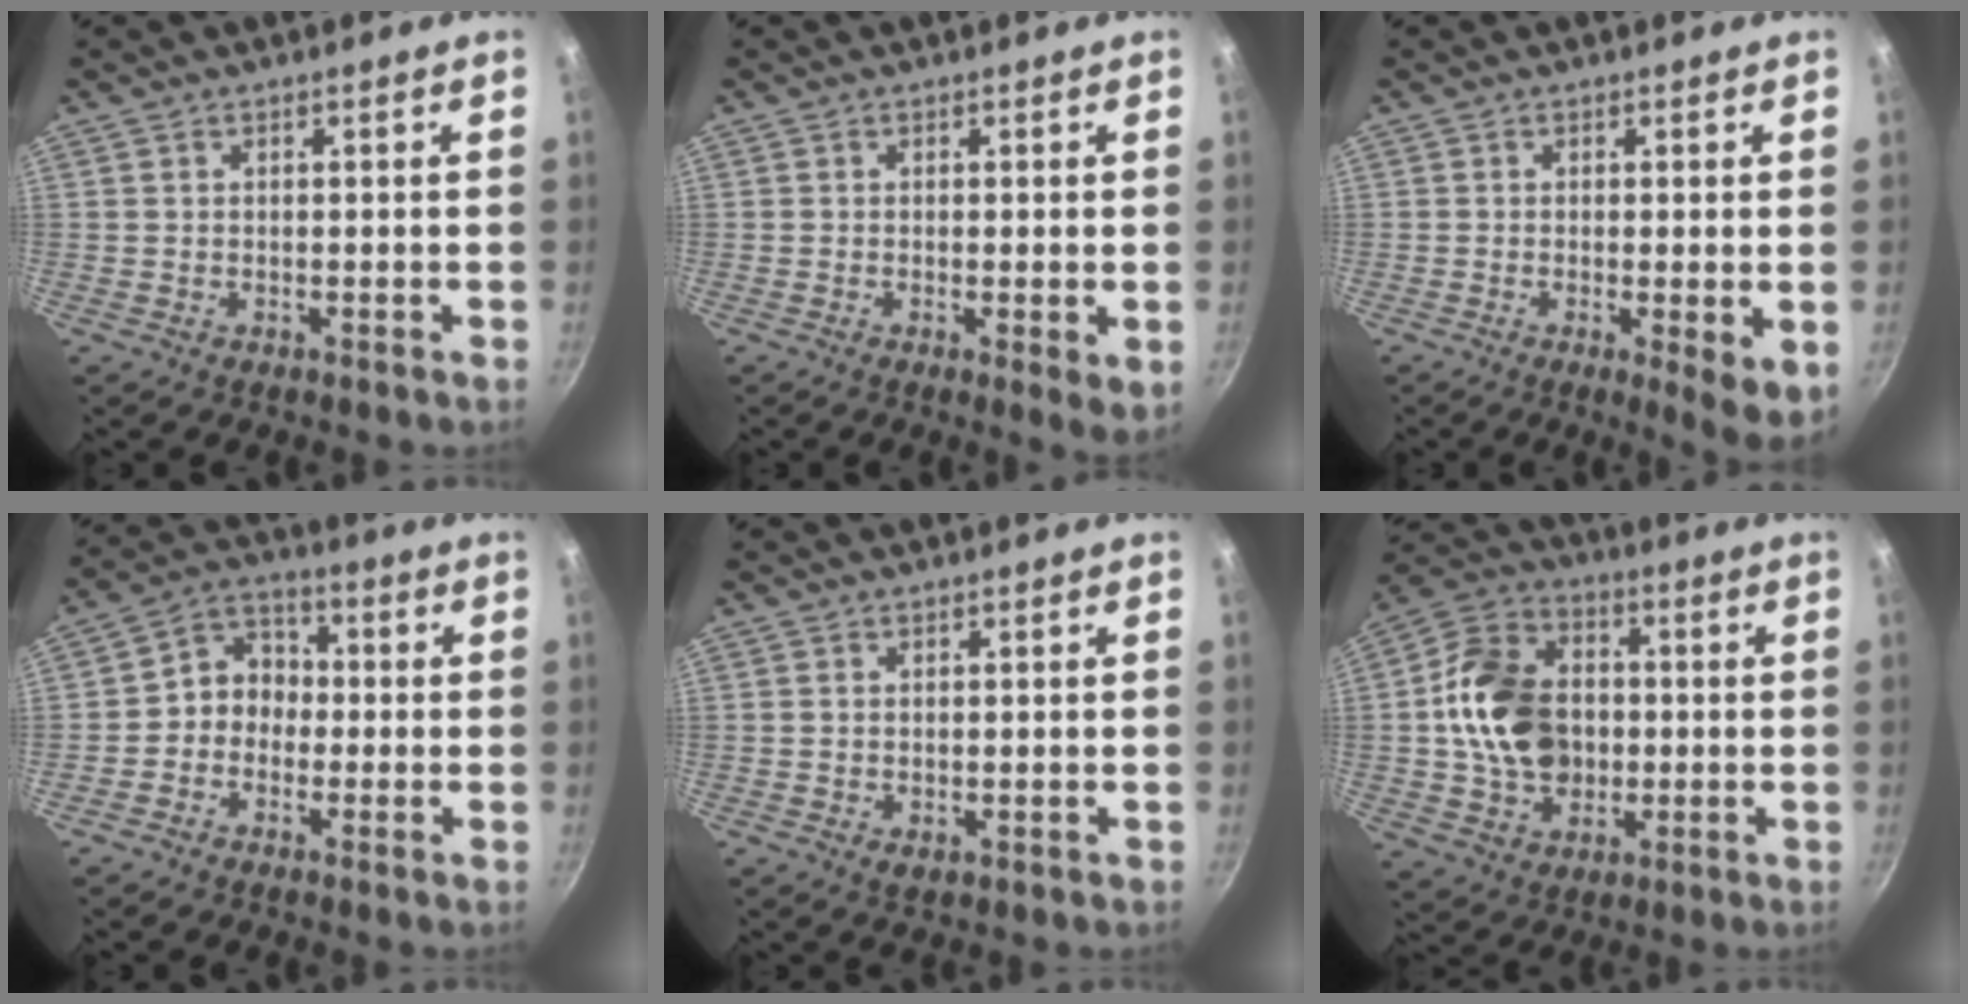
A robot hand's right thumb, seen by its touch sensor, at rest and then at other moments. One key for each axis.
{"total": 3.6, "fx": -0.4, "fy": 0.8, "fz": 3.5, "tx": -0.051, "ty": -0.015, "tz": -0.008}
{"total": 5.8, "fx": -0.9, "fy": 1.3, "fz": 5.6, "tx": -0.073, "ty": -0.016, "tz": -0.011}
{"total": 6.6, "fx": -1.2, "fy": 5.7, "fz": 3.2, "tx": -0.018, "ty": 0.031, "tz": -0.039}
{"total": 1.3, "fx": -0.1, "fy": 0.8, "fz": 1.1, "tx": -0.016, "ty": -0.003, "tz": -0.001}
{"total": 16.8, "fx": 0.0, "fy": 12.6, "fz": 11.0, "tx": -0.171, "ty": 0.022, "tz": -0.006}